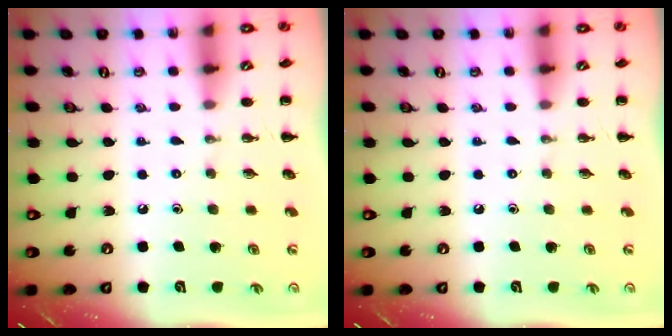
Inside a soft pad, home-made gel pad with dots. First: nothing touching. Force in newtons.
{"total": 0.0}